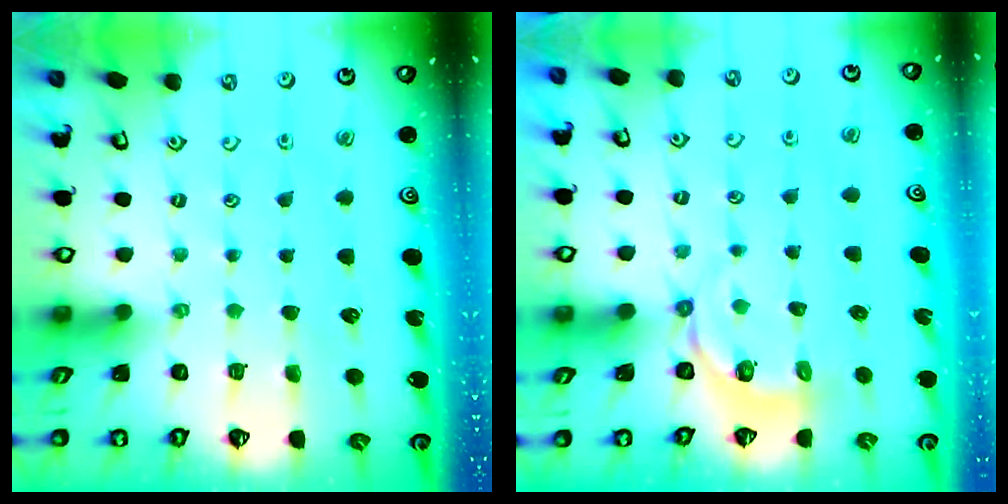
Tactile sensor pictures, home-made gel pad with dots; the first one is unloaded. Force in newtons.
{"total": 4.0, "press": 3.1, "slide": 2.5}